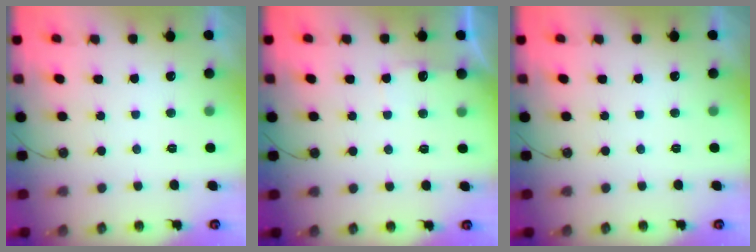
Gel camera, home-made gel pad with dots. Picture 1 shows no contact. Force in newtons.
{"total": 4.1, "press": 4.1, "slide": 0.7}
{"total": 0.0}